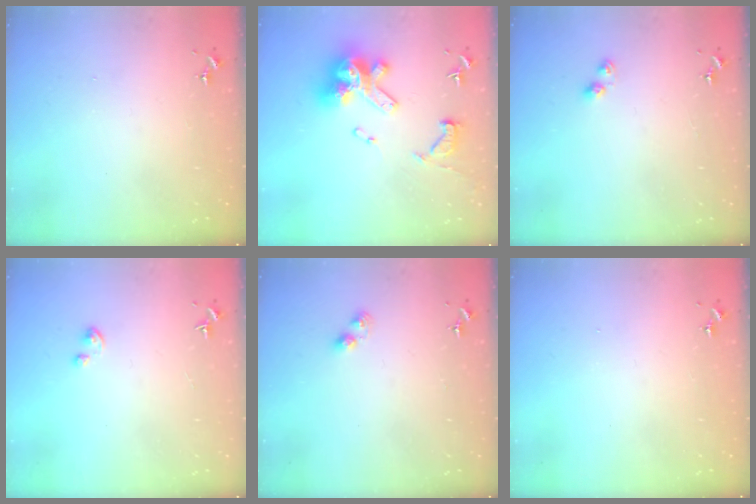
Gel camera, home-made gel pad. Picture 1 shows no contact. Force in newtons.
{"total": 17.6, "press": 17.5, "slide": 1.6}
{"total": 4.1, "press": 4.1, "slide": 0.3}
{"total": 1.8, "press": 1.8, "slide": 0.1}
{"total": 3.3, "press": 3.3, "slide": 0.2}
{"total": 0.0}